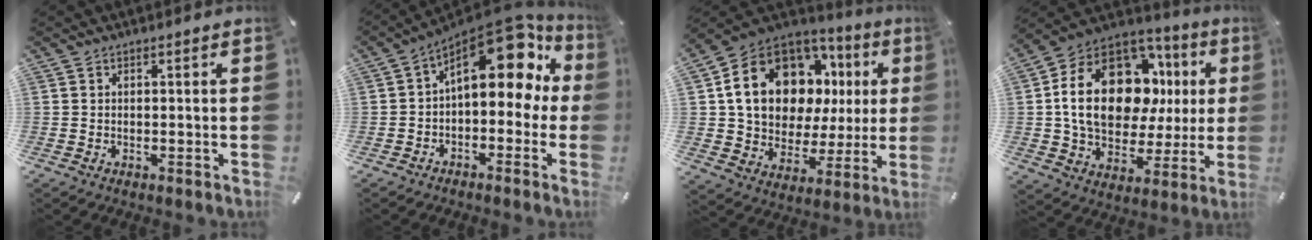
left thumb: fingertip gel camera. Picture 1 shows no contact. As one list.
[{"total": 16.4, "force": [6.9, 8.8, 12.0], "torque": [-0.164, -0.054, 0.115]}, {"total": 19.3, "force": [7.2, 14.0, 11.3], "torque": [-0.213, -0.042, 0.137]}, {"total": 22.8, "force": [4.4, 15.5, 16.1], "torque": [-0.300, -0.021, 0.076]}]